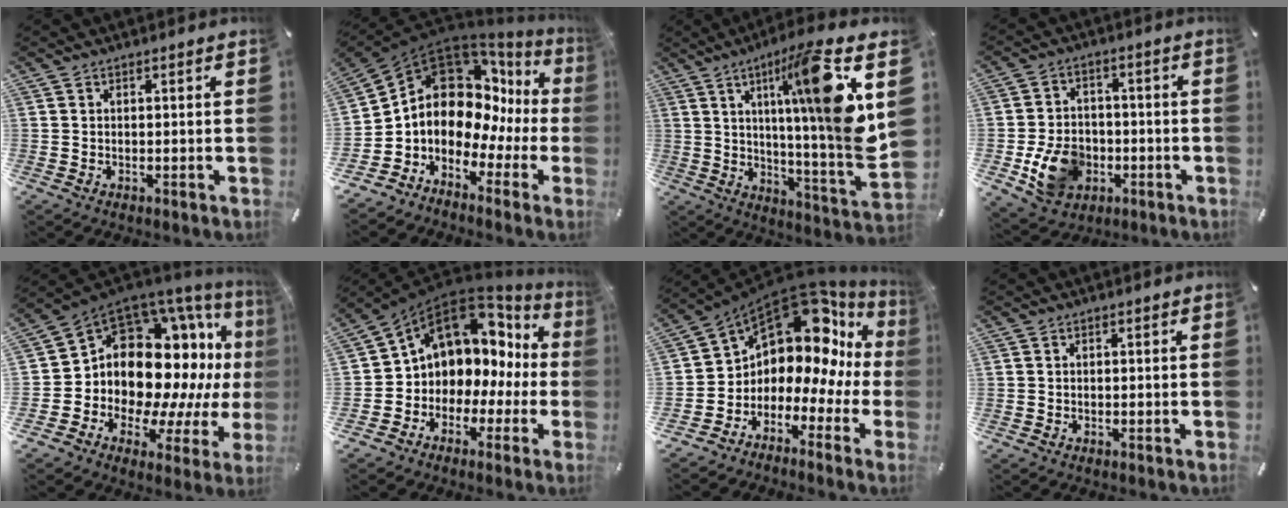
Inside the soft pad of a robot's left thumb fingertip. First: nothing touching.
{"total": 12.4, "force": [3.6, 9.7, 6.8], "torque": [-0.140, -0.059, 0.060]}
{"total": 21.3, "force": [8.5, 1.1, 19.5], "torque": [-0.287, -0.063, 0.107]}
{"total": 11.8, "force": [-3.4, 9.3, 6.4], "torque": [-0.126, 0.018, -0.057]}
{"total": 16.7, "force": [3.1, 13.4, 9.5], "torque": [-0.144, -0.080, 0.079]}
{"total": 9.8, "force": [4.4, 7.9, 3.9], "torque": [-0.084, -0.042, 0.080]}
{"total": 12.9, "force": [6.5, 8.6, 7.2], "torque": [-0.117, -0.079, 0.107]}
{"total": 0.0}